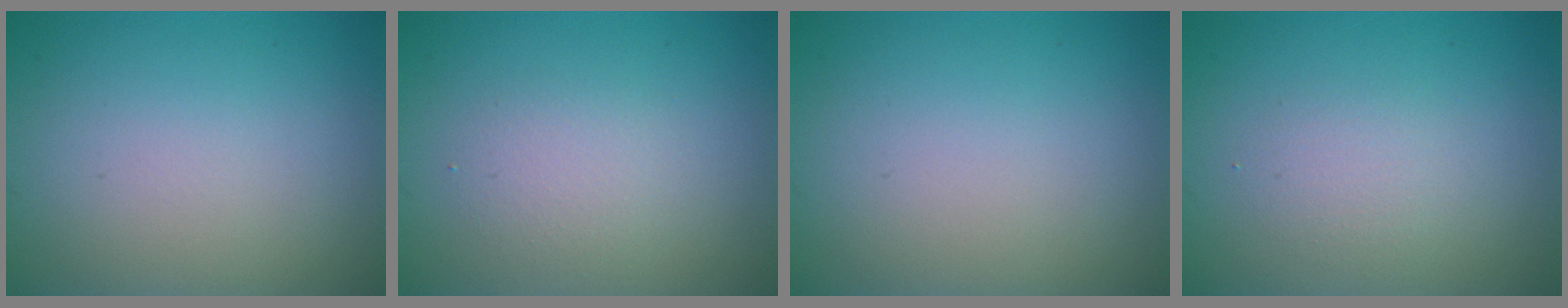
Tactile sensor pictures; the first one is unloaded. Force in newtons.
{"total": 2.1, "press": 2.1, "slide": 0.0}
{"total": 0.0}
{"total": 1.7, "press": 1.7, "slide": 0.1}